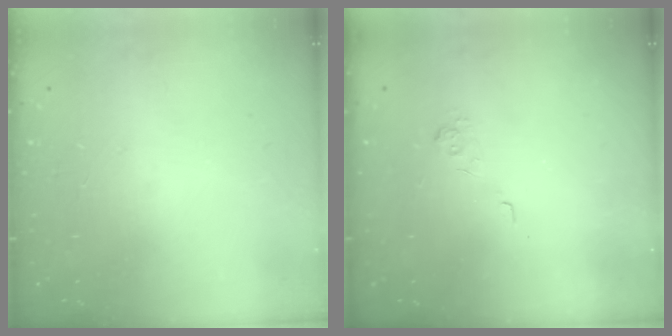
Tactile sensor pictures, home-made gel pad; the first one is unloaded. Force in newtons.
{"total": 2.2, "press": 1.7, "slide": 1.4}